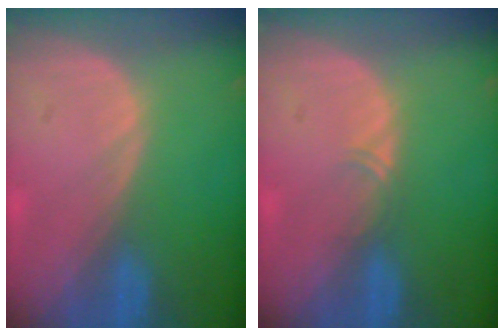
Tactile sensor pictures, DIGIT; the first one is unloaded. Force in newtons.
{"total": 1.1, "press": 1.0, "slide": 0.6}